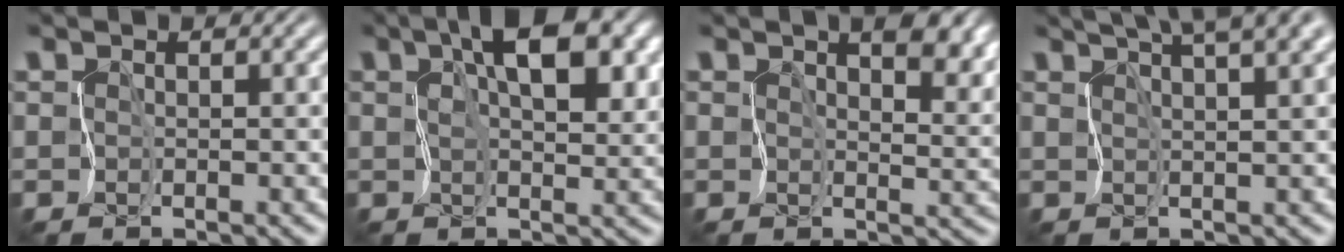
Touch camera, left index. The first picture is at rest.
{"total": 7.7, "force": [2.8, 3.6, 6.3], "torque": [-0.098, 0.003, 0.040]}
{"total": 8.6, "force": [4.6, 4.3, 5.8], "torque": [-0.082, 0.005, 0.069]}
{"total": 8.0, "force": [5.6, 2.2, 5.3], "torque": [-0.079, 0.026, 0.071]}